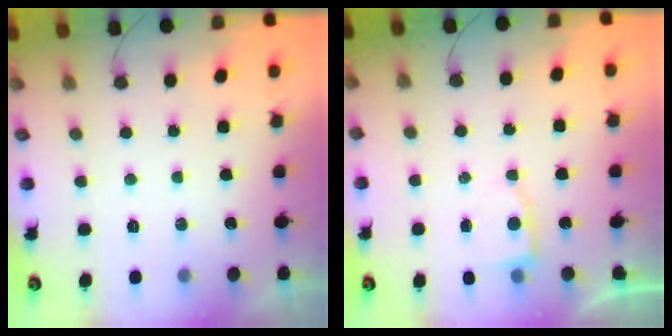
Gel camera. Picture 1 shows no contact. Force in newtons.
{"total": 3.3, "press": 3.2, "slide": 0.3}